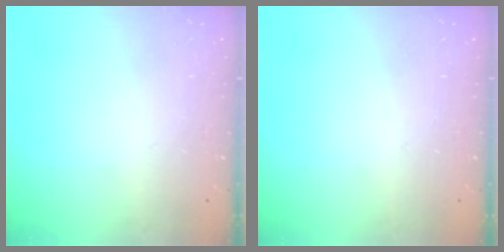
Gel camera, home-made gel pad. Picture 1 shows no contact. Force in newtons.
{"total": 0.0}